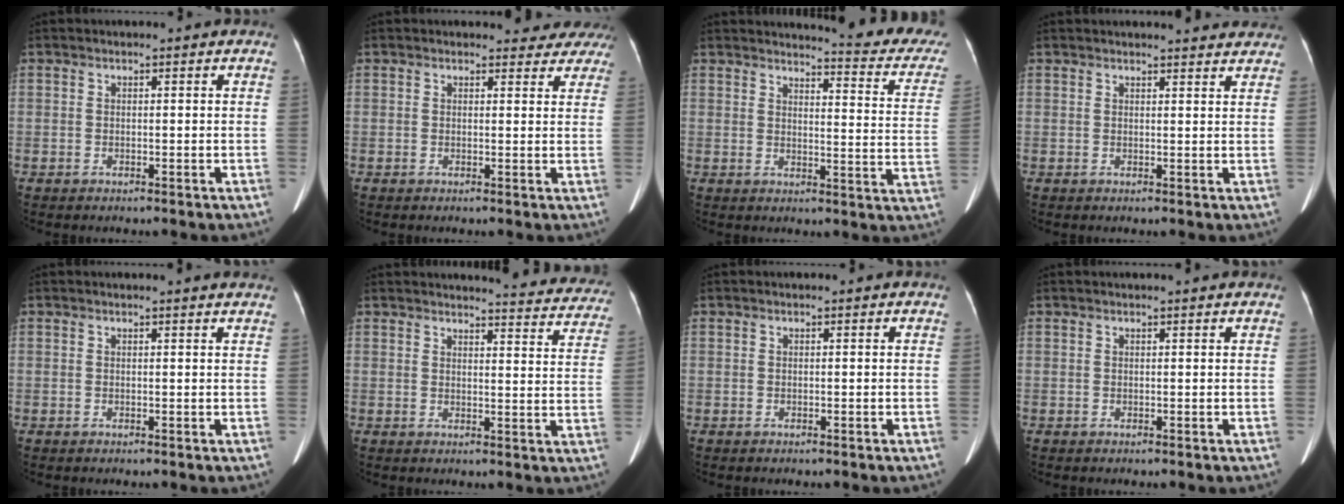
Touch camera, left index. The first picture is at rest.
{"total": 6.4, "force": [5.9, 2.5, 0.3], "torque": [0.027, -0.004, 0.038]}
{"total": 15.6, "force": [14.9, 1.4, 4.4], "torque": [-0.038, -0.089, 0.142]}
{"total": 8.2, "force": [7.8, 1.4, 2.2], "torque": [-0.015, 0.005, 0.072]}
{"total": 2.5, "force": [2.4, -0.3, 0.7], "torque": [-0.015, 0.000, 0.020]}
{"total": 14.4, "force": [14.0, 2.0, 2.9], "torque": [-0.005, -0.064, 0.129]}
{"total": 0.0}
{"total": 2.1, "force": [1.9, 0.0, 0.8], "torque": [-0.010, 0.017, 0.022]}